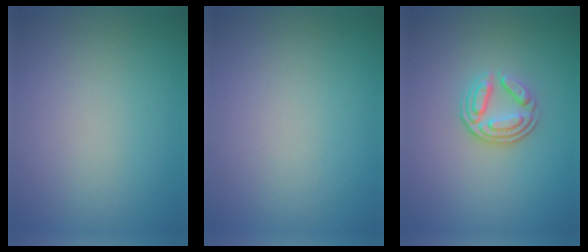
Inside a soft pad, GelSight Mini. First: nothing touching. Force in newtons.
{"total": 0.0}
{"total": 3.5, "press": 2.7, "slide": 2.2}